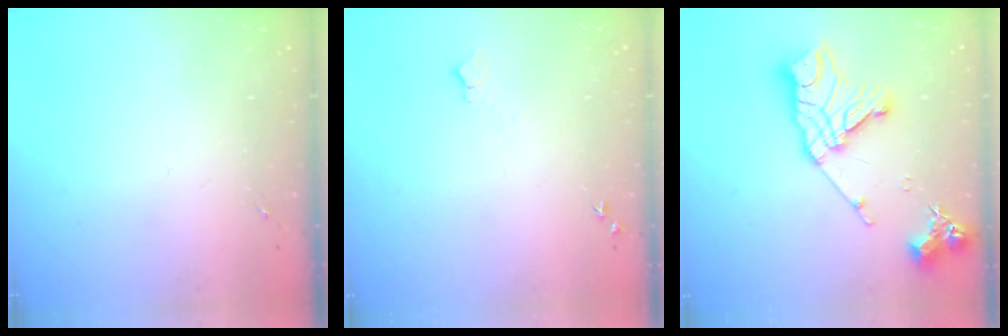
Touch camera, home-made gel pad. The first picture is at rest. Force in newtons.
{"total": 5.5, "press": 5.5, "slide": 0.7}
{"total": 17.7, "press": 17.6, "slide": 1.3}